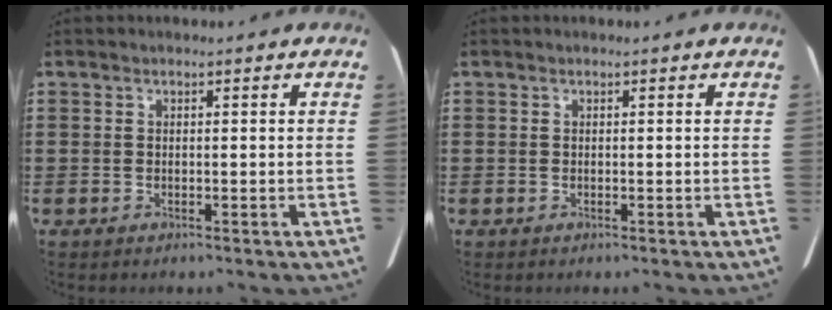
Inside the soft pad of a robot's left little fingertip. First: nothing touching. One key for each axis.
{"total": 0.0}